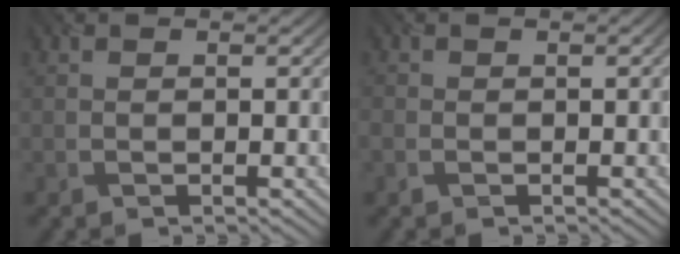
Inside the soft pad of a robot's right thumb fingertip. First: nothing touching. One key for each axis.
{"total": 1.2, "fx": -0.6, "fy": 0.8, "fz": 0.7, "tx": -0.020, "ty": -0.007, "tz": -0.009}